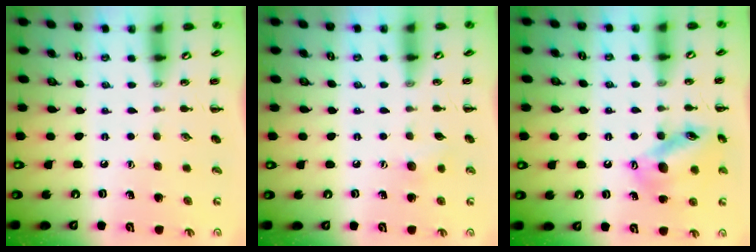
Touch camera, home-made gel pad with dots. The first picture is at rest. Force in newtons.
{"total": 4.9, "press": 4.8, "slide": 1.1}
{"total": 15.5, "press": 15.3, "slide": 2.0}